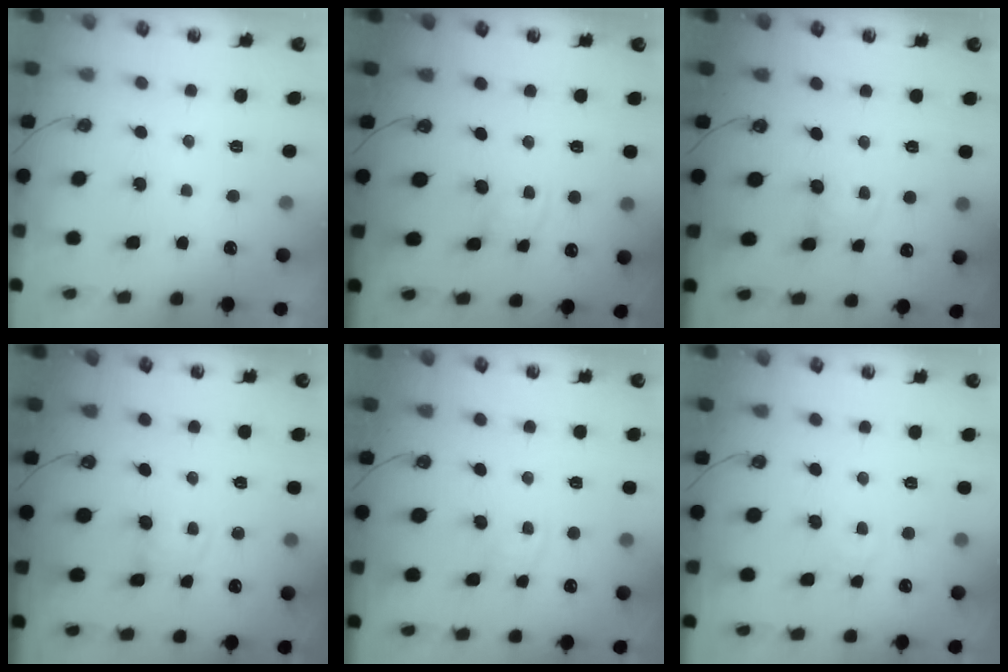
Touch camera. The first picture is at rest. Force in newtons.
{"total": 1.9, "press": 1.9, "slide": 0.3}
{"total": 1.3, "press": 1.3, "slide": 0.2}
{"total": 1.2, "press": 1.2, "slide": 0.1}
{"total": 3.4, "press": 3.4, "slide": 0.5}
{"total": 1.8, "press": 1.8, "slide": 0.2}